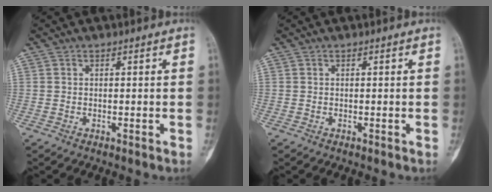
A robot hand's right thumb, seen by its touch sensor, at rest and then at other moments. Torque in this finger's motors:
{"motor_torque": [0.14, 0.12, -0.02, 0.02, 0.00]}